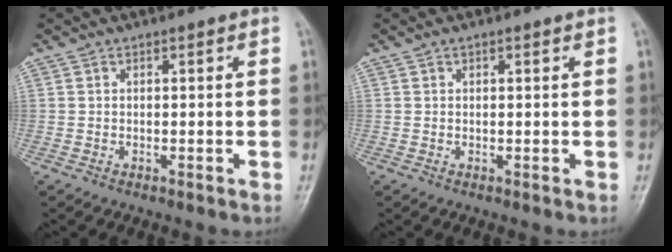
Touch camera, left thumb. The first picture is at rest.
{"total": 0.6, "force": [0.4, 0.3, 0.4], "torque": [-0.002, 0.000, 0.005]}